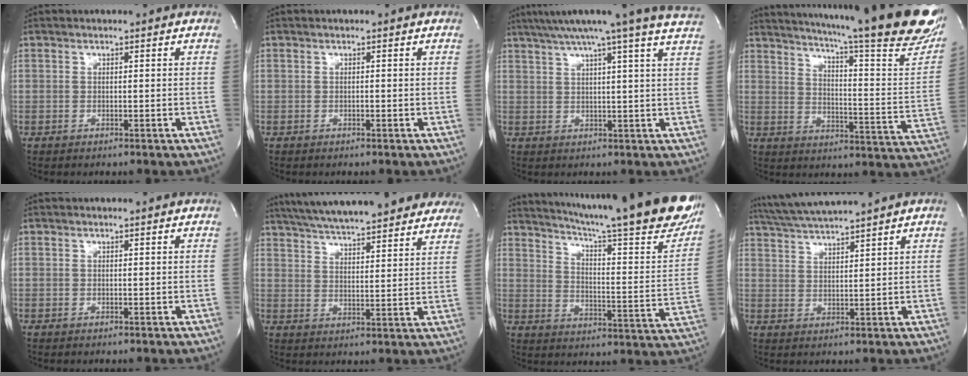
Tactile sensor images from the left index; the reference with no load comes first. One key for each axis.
{"total": 0.0}
{"total": 17.3, "fx": 14.5, "fy": -2.1, "fz": 9.3, "tx": -0.153, "ty": -0.012, "tz": 0.182}
{"total": 31.0, "fx": 25.1, "fy": 2.1, "fz": 18.1, "tx": -0.236, "ty": -0.086, "tz": 0.310}
{"total": 0.0}
{"total": 26.5, "fx": 23.1, "fy": 4.4, "fz": 12.2, "tx": -0.202, "ty": 0.003, "tz": 0.300}
{"total": 30.1, "fx": 25.0, "fy": 2.0, "fz": 16.7, "tx": -0.250, "ty": -0.076, "tz": 0.318}
{"total": 8.4, "fx": 7.6, "fy": -1.5, "fz": 3.2, "tx": -0.063, "ty": 0.016, "tz": 0.135}